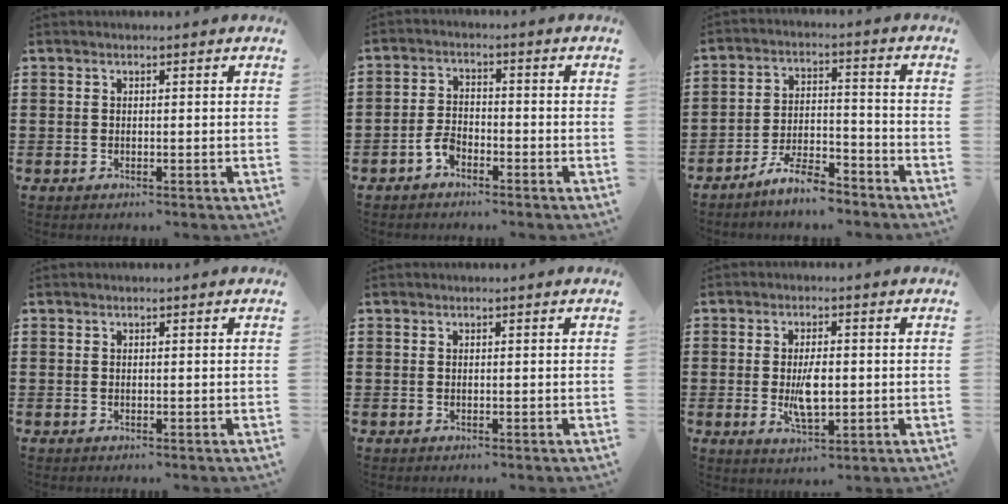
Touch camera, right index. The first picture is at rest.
{"total": 3.2, "force": [-2.2, 1.5, 1.8], "torque": [-0.052, -0.003, -0.046]}
{"total": 6.7, "force": [-6.1, 1.0, 2.7], "torque": [-0.055, 0.006, -0.115]}
{"total": 0.0}
{"total": 0.0}
{"total": 5.7, "force": [-0.5, 2.3, 5.2], "torque": [-0.092, -0.006, -0.010]}